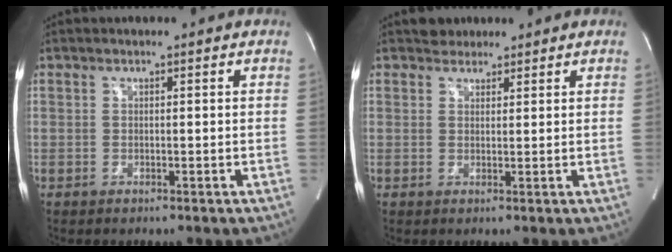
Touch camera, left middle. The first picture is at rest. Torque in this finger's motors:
{"motor_torque": [0.11, -0.09, -0.08, 0.01]}